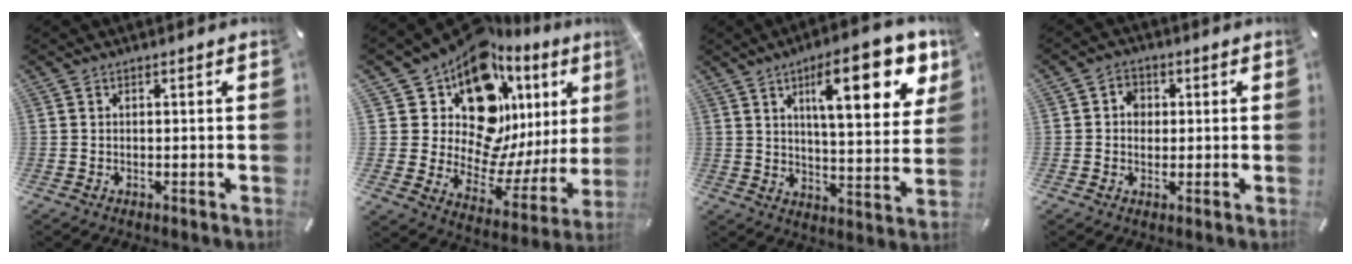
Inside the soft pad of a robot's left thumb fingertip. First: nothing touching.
{"total": 19.3, "force": [11.6, 11.1, 10.6], "torque": [-0.182, -0.117, 0.205]}
{"total": 19.3, "force": [9.1, 6.7, 15.6], "torque": [-0.219, -0.035, 0.135]}
{"total": 3.8, "force": [0.0, 3.4, 1.8], "torque": [-0.023, 0.005, -0.006]}